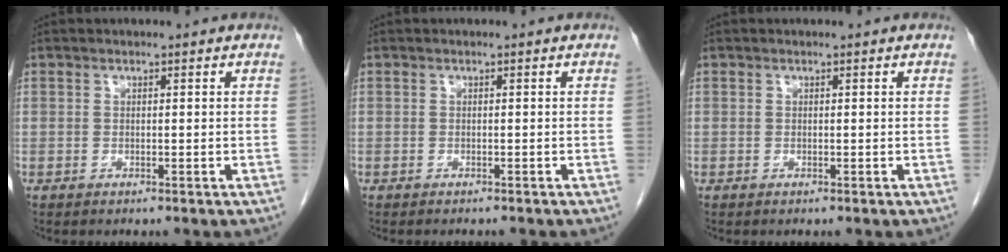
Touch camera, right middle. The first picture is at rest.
{"total": 2.4, "force": [-2.2, 0.4, 0.9], "torque": [-0.013, -0.003, -0.025]}
{"total": 0.0}